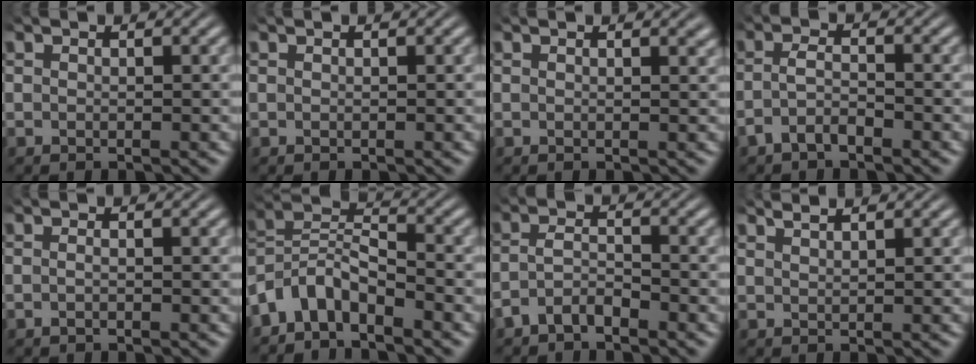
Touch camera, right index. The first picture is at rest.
{"total": 0.0}
{"total": 0.7, "force": [0.7, 0.0, 0.3], "torque": [-0.002, -0.001, 0.007]}
{"total": 2.7, "force": [-2.1, 0.8, 1.5], "torque": [-0.032, -0.013, -0.033]}
{"total": 0.9, "force": [-0.7, 0.3, 0.6], "torque": [-0.017, -0.006, -0.012]}
{"total": 7.3, "force": [-2.5, 5.6, 3.8], "torque": [-0.093, -0.022, -0.048]}
{"total": 3.1, "force": [-2.6, 1.1, 1.3], "torque": [-0.023, -0.013, -0.040]}
{"total": 1.5, "force": [1.3, -0.7, 0.1], "torque": [0.004, -0.001, 0.028]}